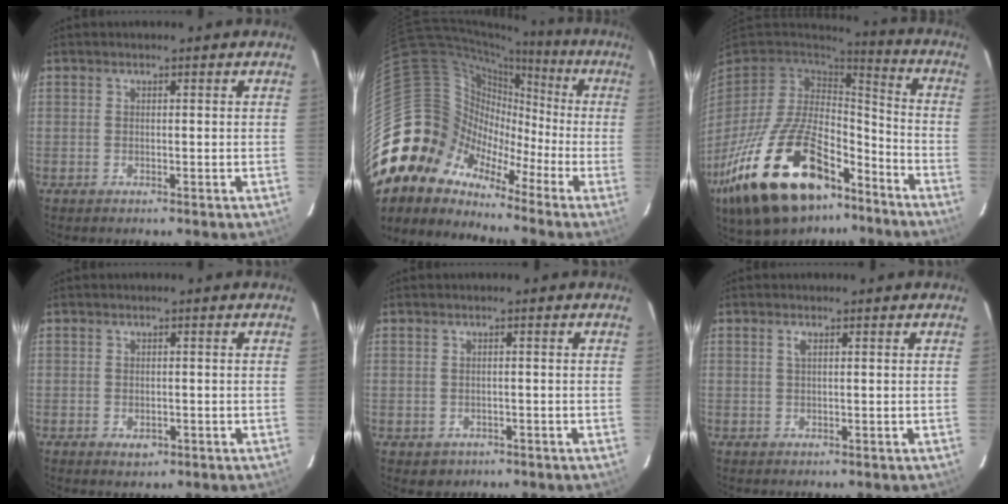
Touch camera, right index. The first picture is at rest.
{"total": 14.3, "force": [-8.6, 11.1, 2.4], "torque": [-0.061, 0.046, -0.181]}
{"total": 29.8, "force": [-17.4, 14.5, 19.4], "torque": [-0.392, -0.024, -0.275]}
{"total": 2.2, "force": [-0.8, 1.7, 1.2], "torque": [-0.019, -0.004, -0.007]}
{"total": 2.3, "force": [-0.9, 2.0, 0.5], "torque": [-0.013, 0.000, -0.004]}
{"total": 0.9, "force": [0.4, 0.1, 0.8], "torque": [-0.017, 0.003, 0.007]}